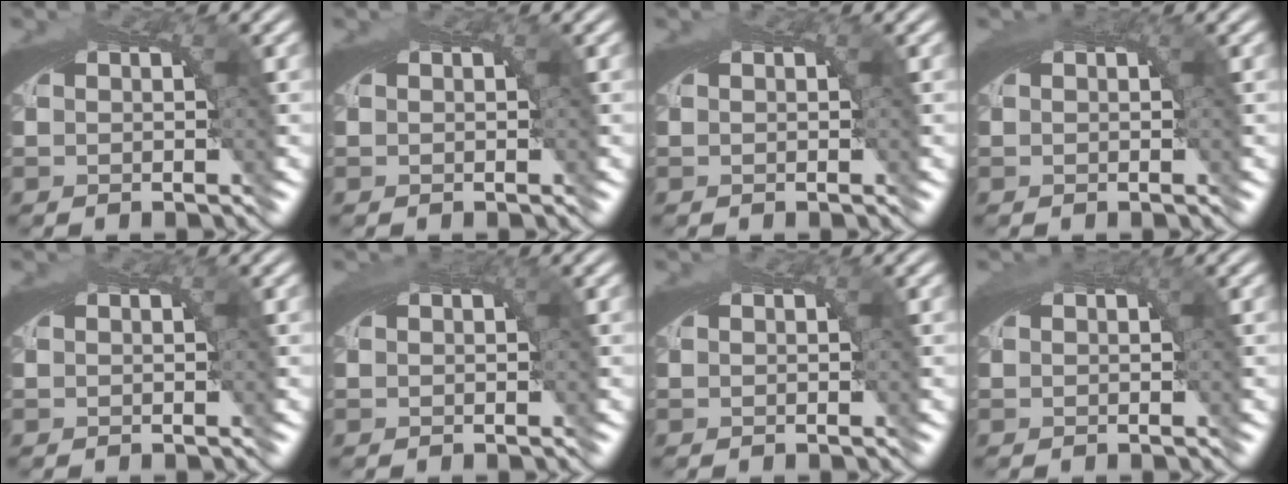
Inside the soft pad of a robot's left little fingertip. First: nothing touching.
{"total": 0.0}
{"total": 0.0}
{"total": 0.9, "force": [0.4, 0.4, 0.7], "torque": [-0.011, 0.003, 0.005]}
{"total": 0.0}
{"total": 0.6, "force": [0.3, 0.3, 0.5], "torque": [-0.008, 0.001, 0.004]}
{"total": 0.0}
{"total": 0.0}